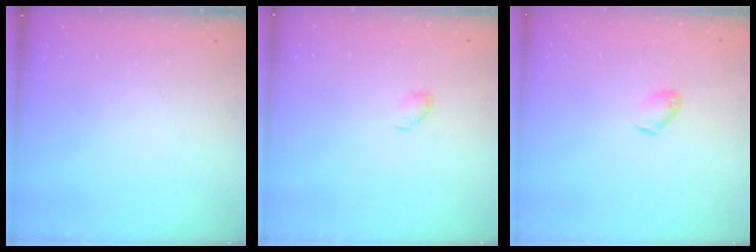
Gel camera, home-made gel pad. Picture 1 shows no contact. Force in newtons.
{"total": 3.1, "press": 3.1, "slide": 0.5}
{"total": 3.9, "press": 3.8, "slide": 0.6}